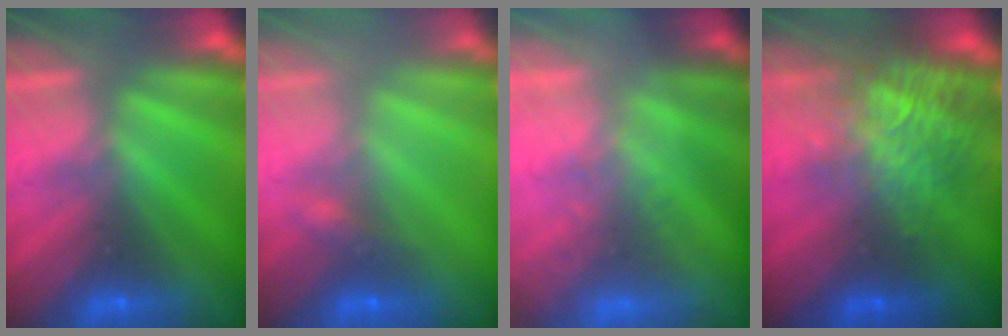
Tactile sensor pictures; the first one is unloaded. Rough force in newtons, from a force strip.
{"total": 2.2}
{"total": 7.3}
{"total": 5.5}